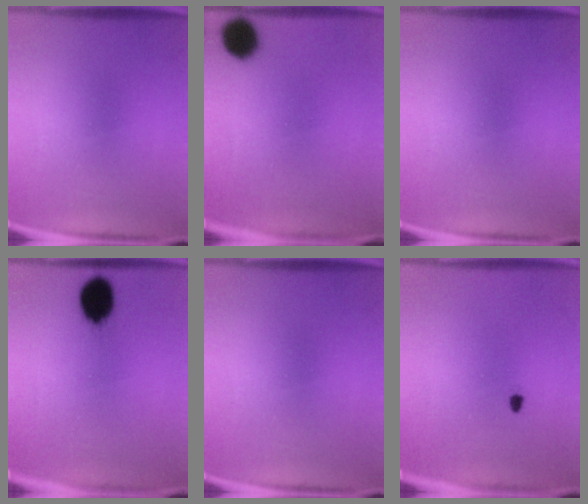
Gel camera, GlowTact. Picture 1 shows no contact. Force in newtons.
{"total": 7.4}
{"total": 0.0}
{"total": 10.3}
{"total": 0.0}
{"total": 0.8}